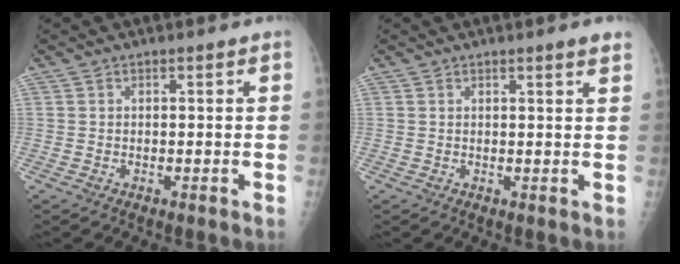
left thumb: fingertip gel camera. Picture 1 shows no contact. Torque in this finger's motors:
{"motor_torque": [0.92, -0.08, 0.42, -0.06, 0.07]}